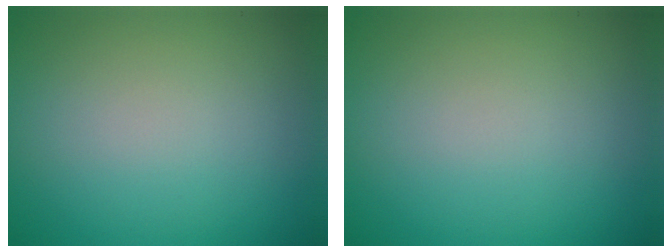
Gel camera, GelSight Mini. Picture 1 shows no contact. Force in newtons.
{"total": 0.0}